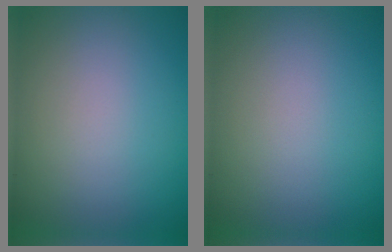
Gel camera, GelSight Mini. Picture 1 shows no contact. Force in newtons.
{"total": 0.0}